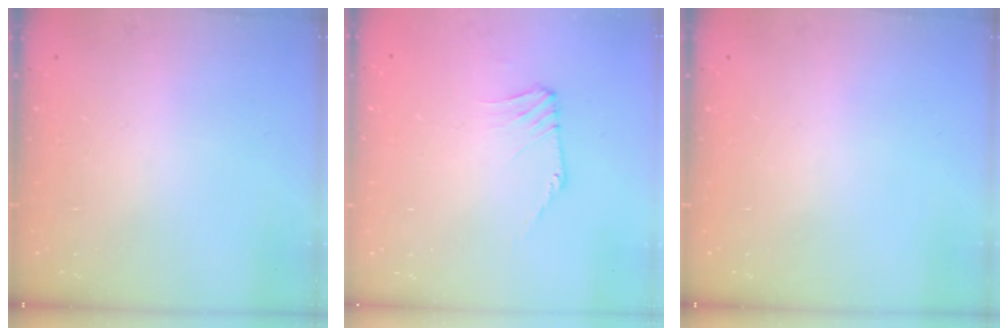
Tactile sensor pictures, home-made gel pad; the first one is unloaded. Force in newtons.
{"total": 0.0}
{"total": 0.0}